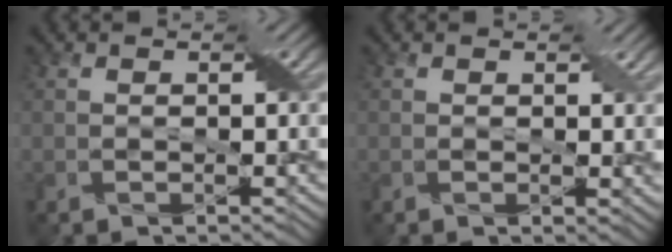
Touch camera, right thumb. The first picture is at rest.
{"total": 1.4, "force": [0.5, 0.7, 1.1], "torque": [-0.017, -0.003, 0.012]}